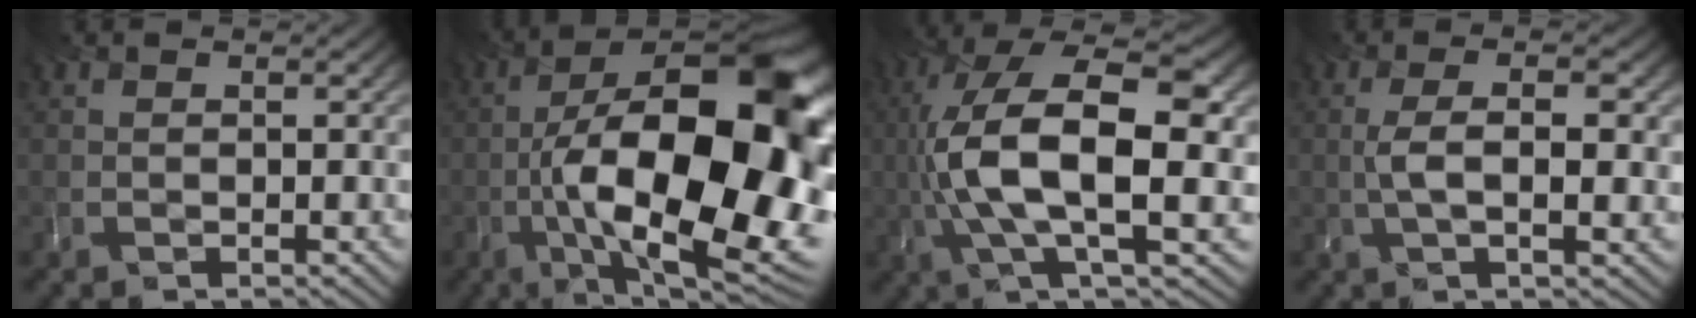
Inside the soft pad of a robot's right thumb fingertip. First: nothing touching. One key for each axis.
{"total": 20.7, "fx": -4.0, "fy": 8.6, "fz": 18.3, "tx": -0.307, "ty": -0.002, "tz": -0.065}
{"total": 13.6, "fx": -0.7, "fy": 5.2, "fz": 12.6, "tx": -0.257, "ty": 0.003, "tz": -0.013}
{"total": 3.7, "fx": -0.3, "fy": 1.0, "fz": 3.5, "tx": -0.069, "ty": -0.004, "tz": -0.003}